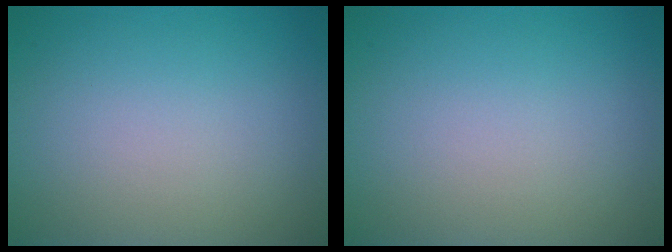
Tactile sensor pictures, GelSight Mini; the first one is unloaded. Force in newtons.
{"total": 0.0}